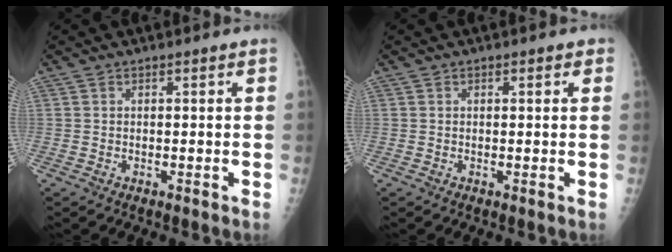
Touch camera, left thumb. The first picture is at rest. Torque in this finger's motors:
{"motor_torque": [-0.13, -0.09, -0.32, -0.01, -0.01]}